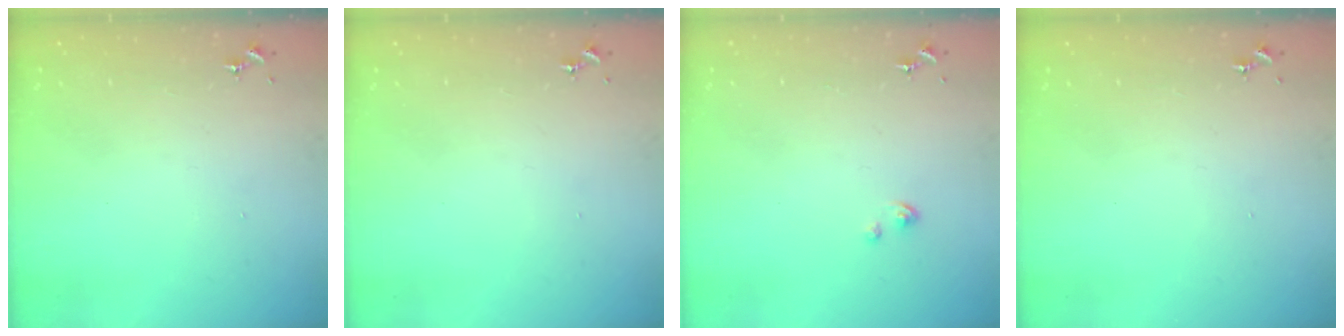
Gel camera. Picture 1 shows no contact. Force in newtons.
{"total": 0.0}
{"total": 1.1, "press": 1.1, "slide": 0.1}
{"total": 0.0}